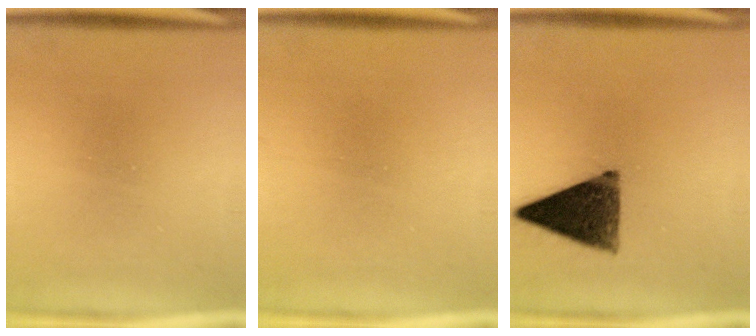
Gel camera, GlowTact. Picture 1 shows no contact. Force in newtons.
{"total": 1.1}
{"total": 11.2}